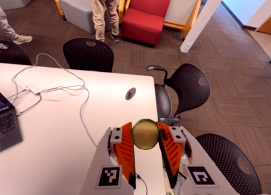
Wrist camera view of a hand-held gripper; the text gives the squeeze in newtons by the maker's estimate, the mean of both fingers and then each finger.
{"total": 12.2, "left": 12.6, "right": 11.9}